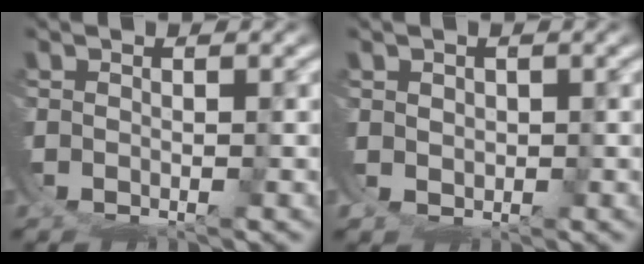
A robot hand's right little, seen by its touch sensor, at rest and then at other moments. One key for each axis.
{"total": 1.9, "fx": 1.6, "fy": -0.7, "fz": -0.7, "tx": 0.010, "ty": -0.005, "tz": 0.035}